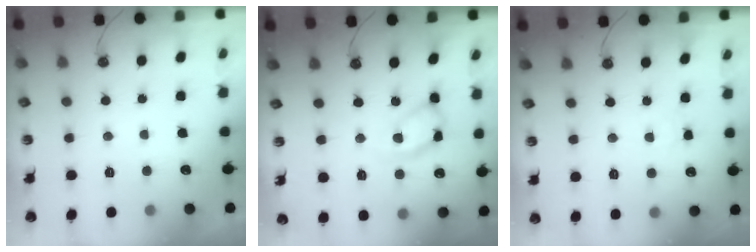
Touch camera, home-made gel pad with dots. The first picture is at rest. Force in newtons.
{"total": 12.9, "press": 12.8, "slide": 1.4}
{"total": 2.0, "press": 2.0, "slide": 0.3}